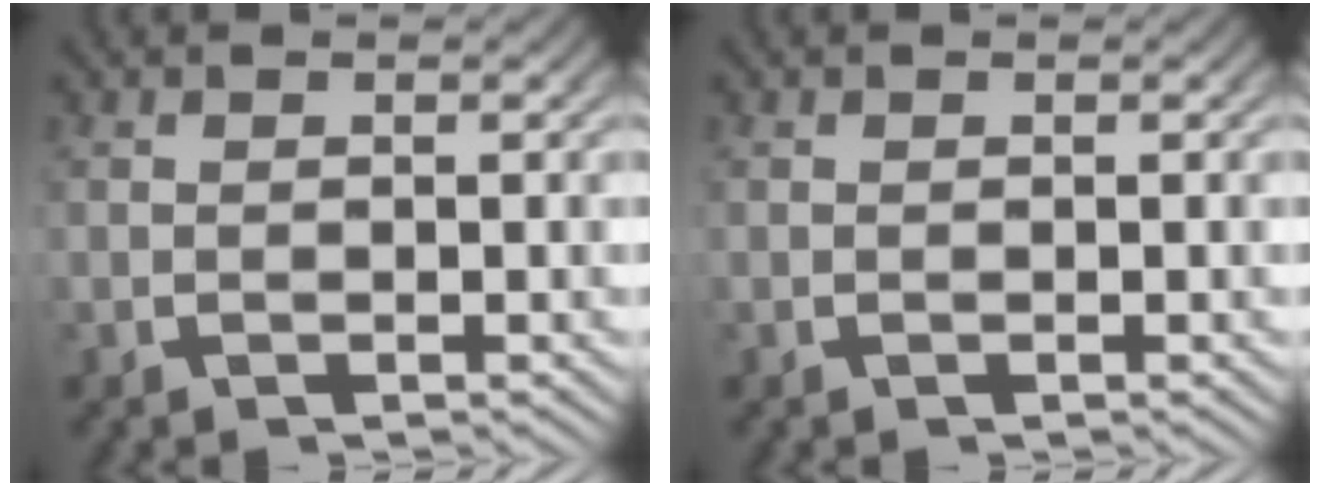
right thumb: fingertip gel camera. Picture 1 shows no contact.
{"total": 0.0}